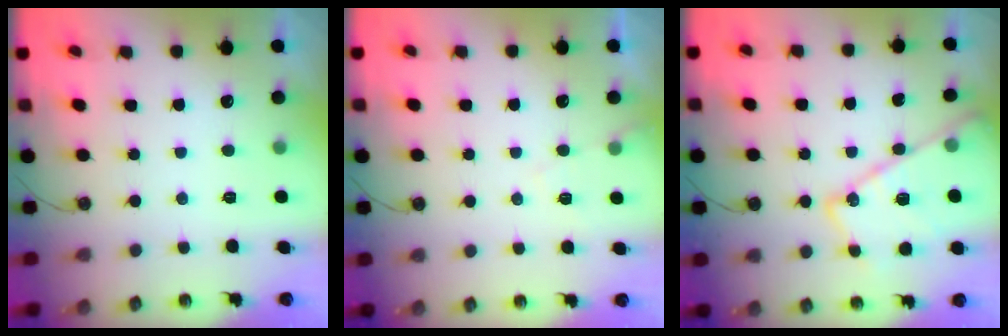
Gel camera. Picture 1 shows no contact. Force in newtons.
{"total": 5.9, "press": 5.8, "slide": 0.8}
{"total": 18.1, "press": 18.1, "slide": 1.0}